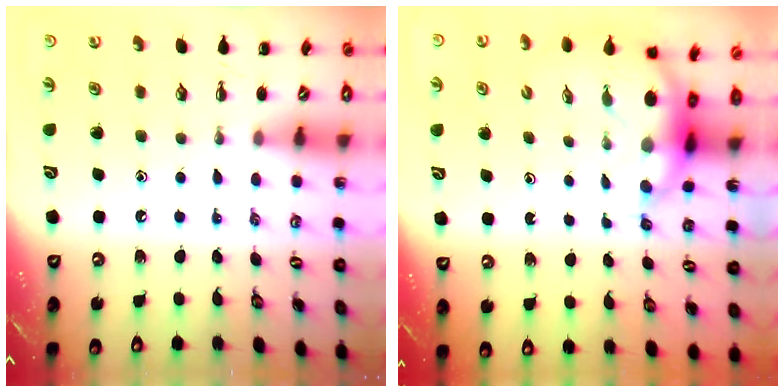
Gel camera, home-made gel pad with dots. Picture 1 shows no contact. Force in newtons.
{"total": 5.6, "press": 5.5, "slide": 1.3}